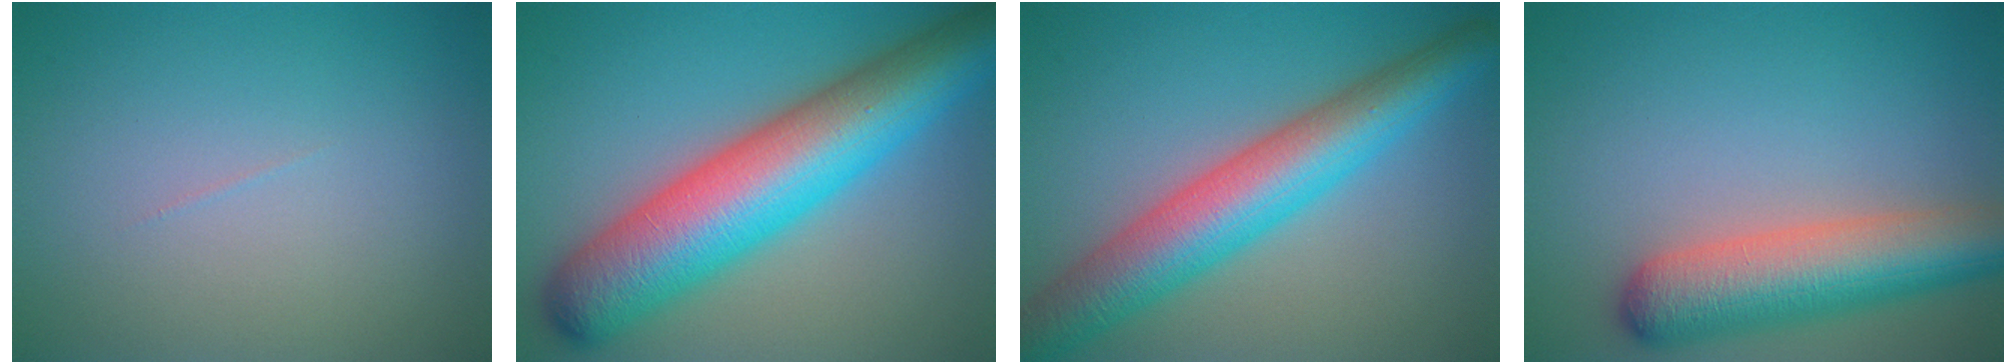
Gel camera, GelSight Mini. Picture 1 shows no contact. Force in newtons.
{"total": 12.9, "press": 12.9, "slide": 0.2}
{"total": 8.5, "press": 8.5, "slide": 0.2}
{"total": 7.7, "press": 7.7, "slide": 0.4}